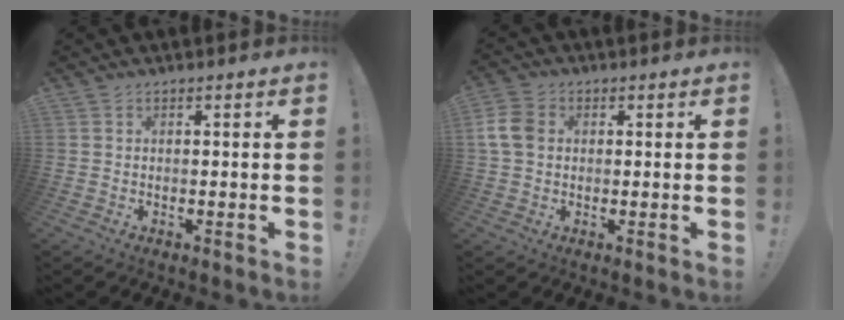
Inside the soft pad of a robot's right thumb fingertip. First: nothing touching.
{"total": 8.0, "force": [1.0, 6.0, 5.2], "torque": [-0.114, 0.007, 0.022]}